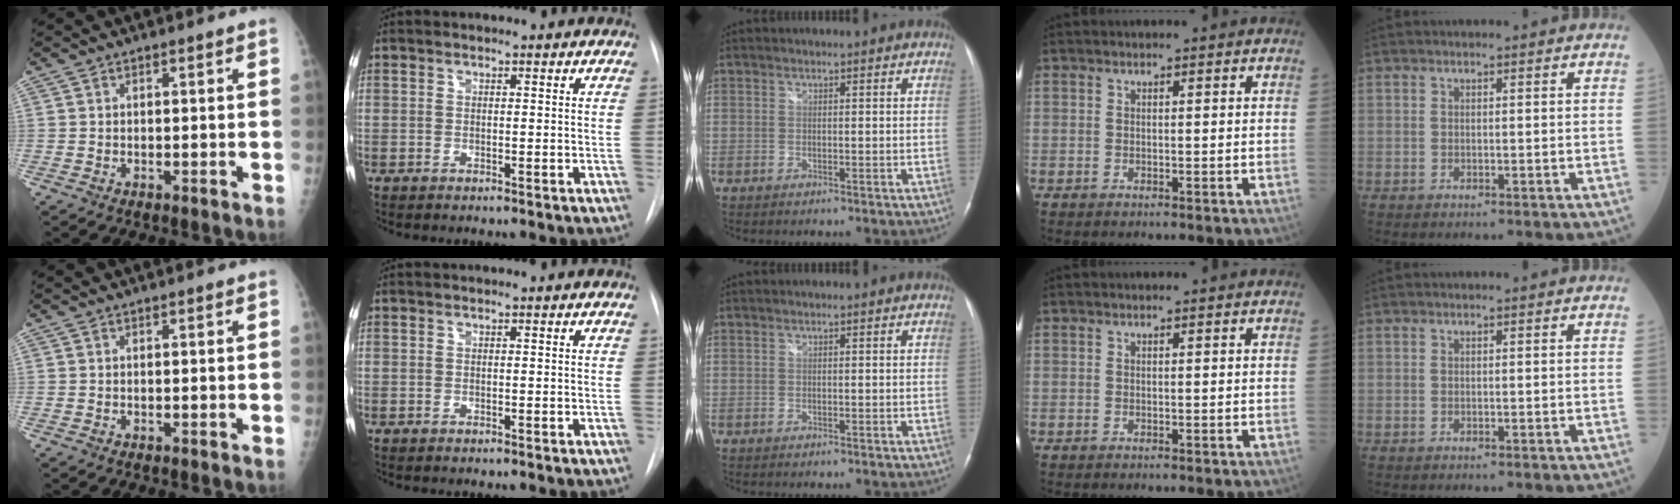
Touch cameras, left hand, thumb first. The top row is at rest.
{}